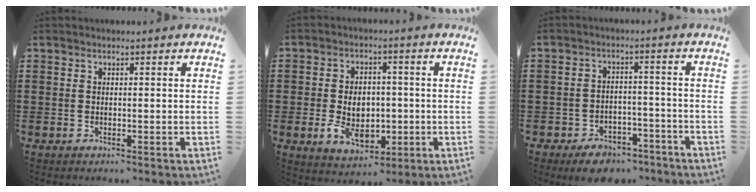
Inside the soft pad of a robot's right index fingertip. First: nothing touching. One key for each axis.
{"total": 6.6, "fx": -1.1, "fy": 4.7, "fz": 4.4, "tx": -0.078, "ty": 0.002, "tz": -0.021}
{"total": 4.5, "fx": -4.2, "fy": 1.4, "fz": 1.0, "tx": -0.018, "ty": 0.012, "tz": -0.081}